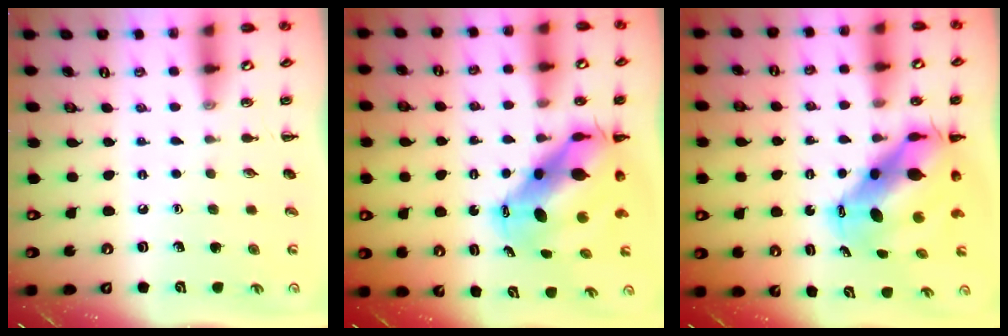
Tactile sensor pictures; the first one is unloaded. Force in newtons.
{"total": 11.3, "press": 11.0, "slide": 2.6}
{"total": 11.3, "press": 11.0, "slide": 2.6}